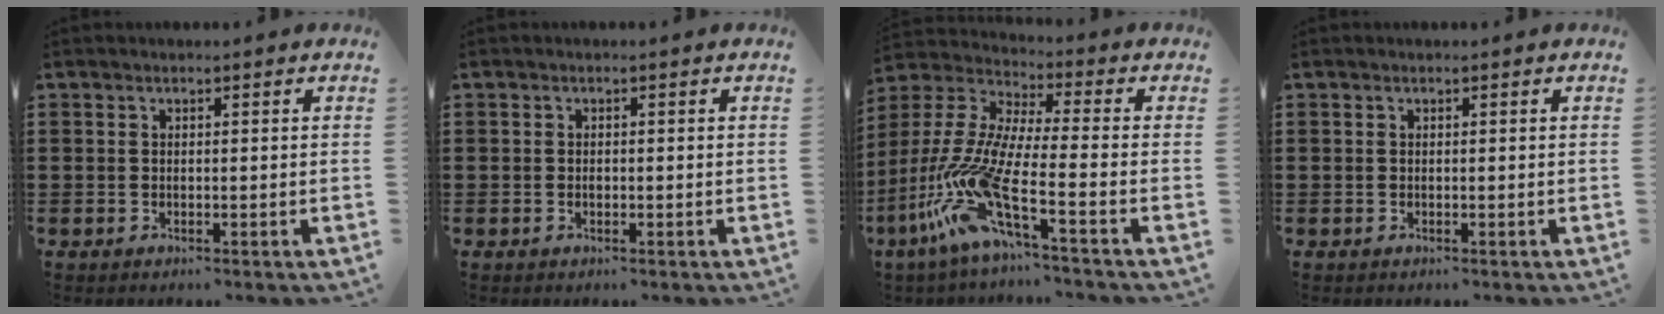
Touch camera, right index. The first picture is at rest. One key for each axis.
{"total": 0.8, "fx": -0.2, "fy": 0.3, "fz": 0.7, "tx": -0.016, "ty": -0.005, "tz": -0.002}
{"total": 12.6, "fx": -6.9, "fy": 2.1, "fz": 10.3, "tx": -0.266, "ty": -0.032, "tz": -0.151}
{"total": 0.0}